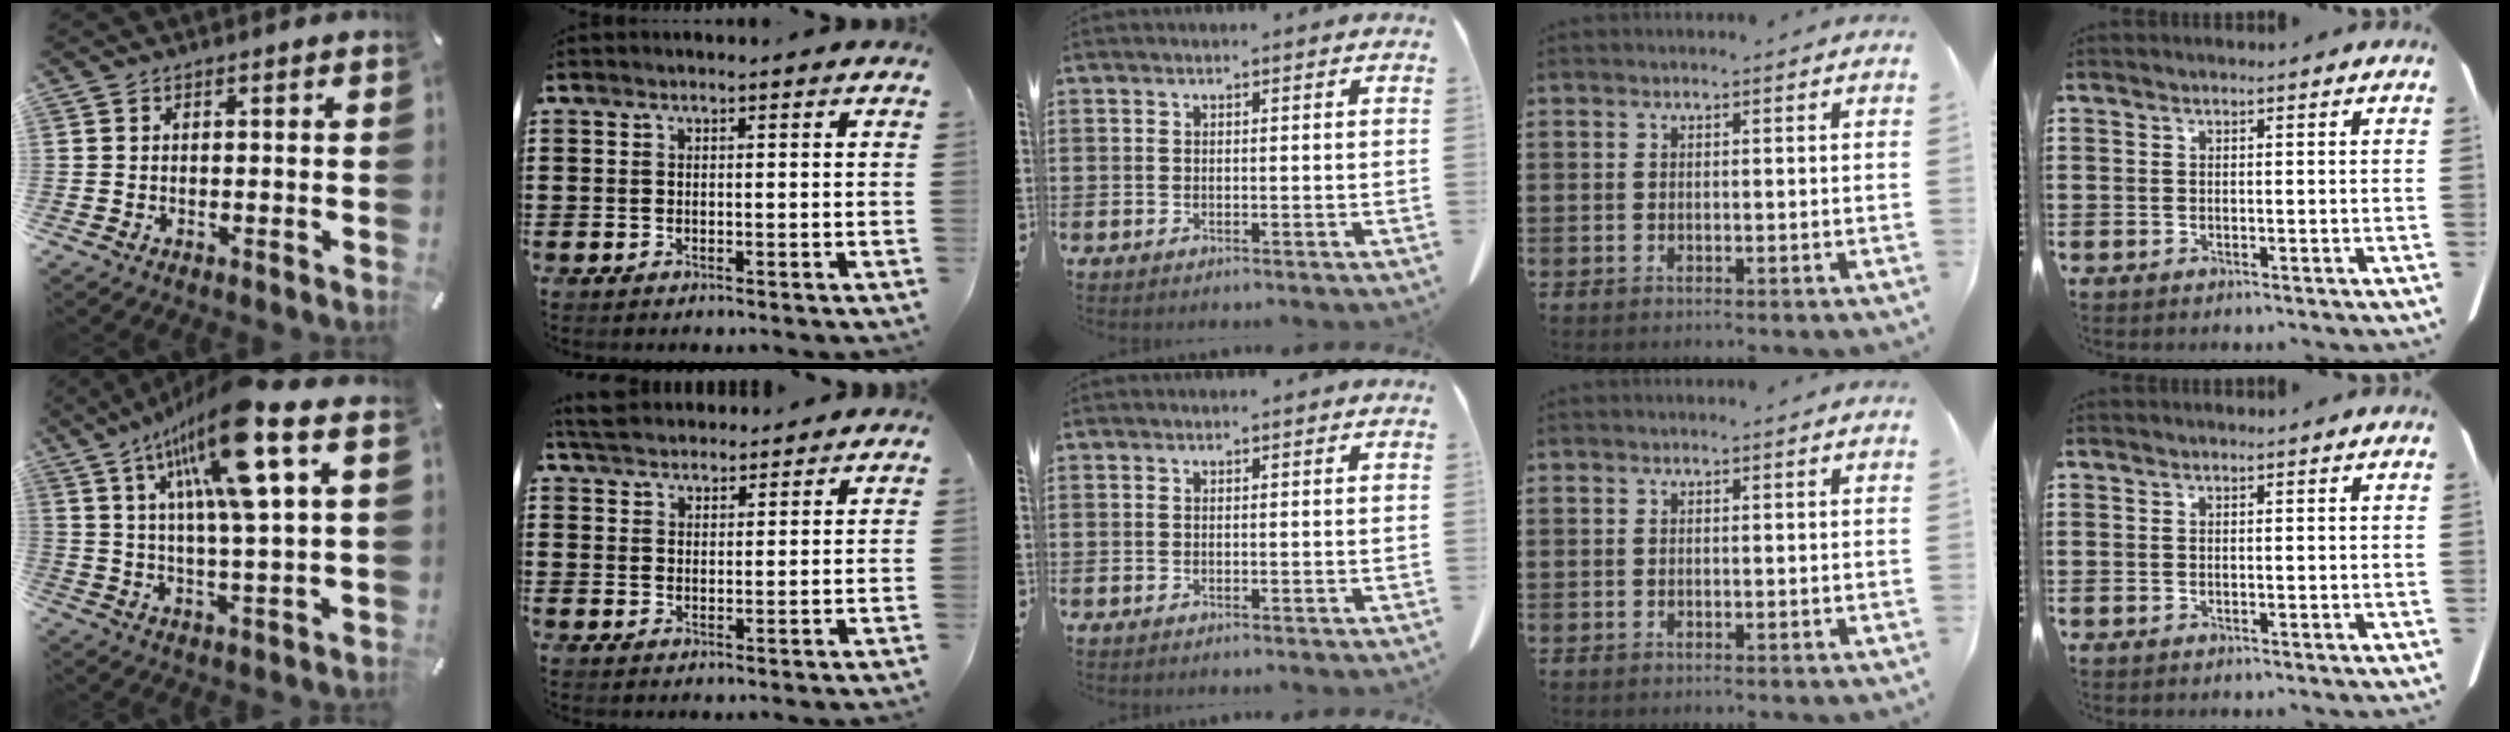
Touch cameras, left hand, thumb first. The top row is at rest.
{"thumb": {"total": 17.4, "force": [9.0, 3.2, 14.5], "torque": [-0.272, -0.039, 0.138]}, "index": {"total": 3.8, "force": [3.7, 0.8, 0.6], "torque": [-0.025, -0.001, 0.070]}}